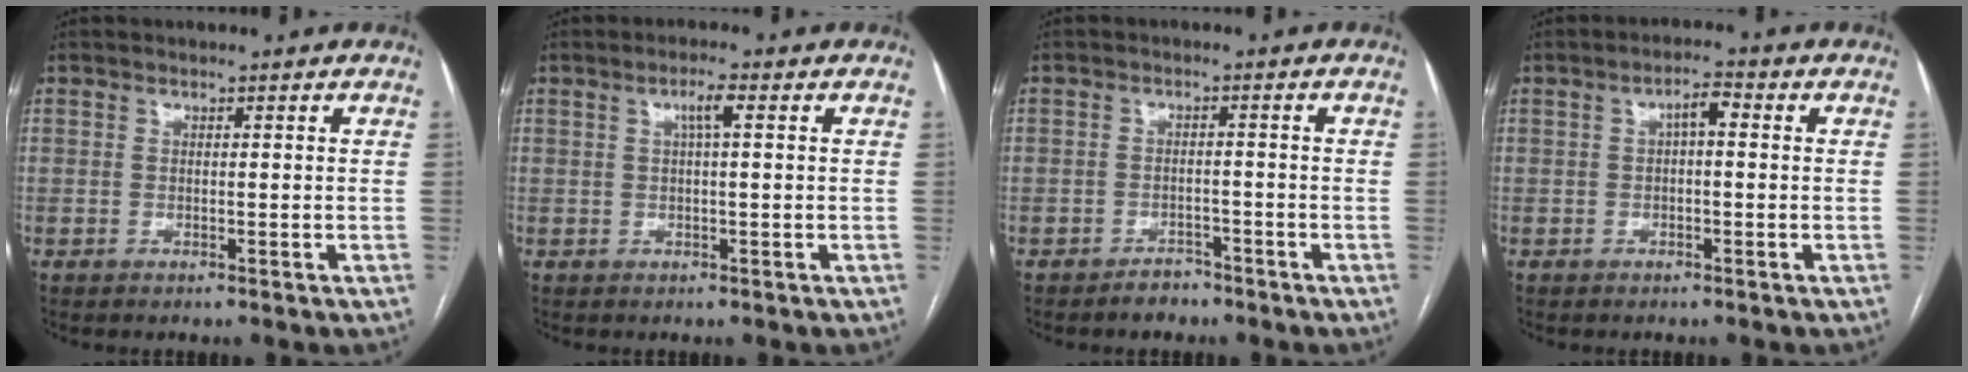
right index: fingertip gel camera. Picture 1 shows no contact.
{"total": 2.5, "force": [0.8, 0.1, 2.4], "torque": [-0.045, 0.004, 0.012]}
{"total": 1.1, "force": [-0.2, 1.0, 0.4], "torque": [-0.008, 0.001, 0.001]}
{"total": 3.0, "force": [0.4, 1.0, 2.8], "torque": [-0.051, 0.016, 0.006]}